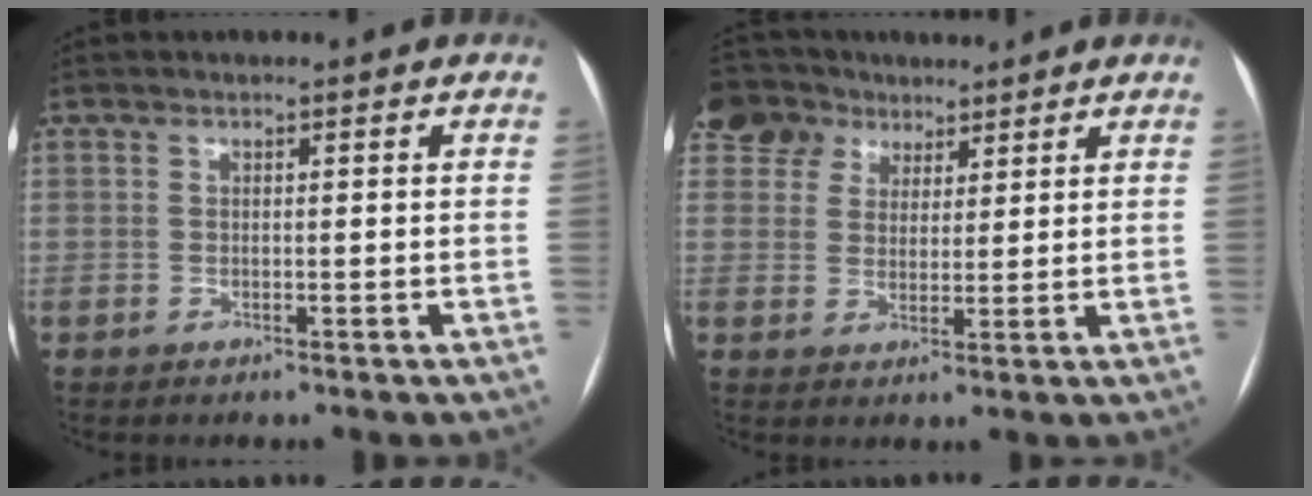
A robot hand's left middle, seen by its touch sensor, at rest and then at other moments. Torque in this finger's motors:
{"motor_torque": [0.36, -0.53, 0.00, 0.03]}